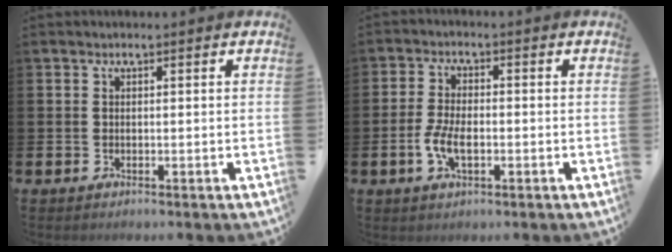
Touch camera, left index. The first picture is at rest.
{"total": 4.5, "force": [-1.1, 2.2, 3.8], "torque": [-0.076, 0.000, -0.023]}